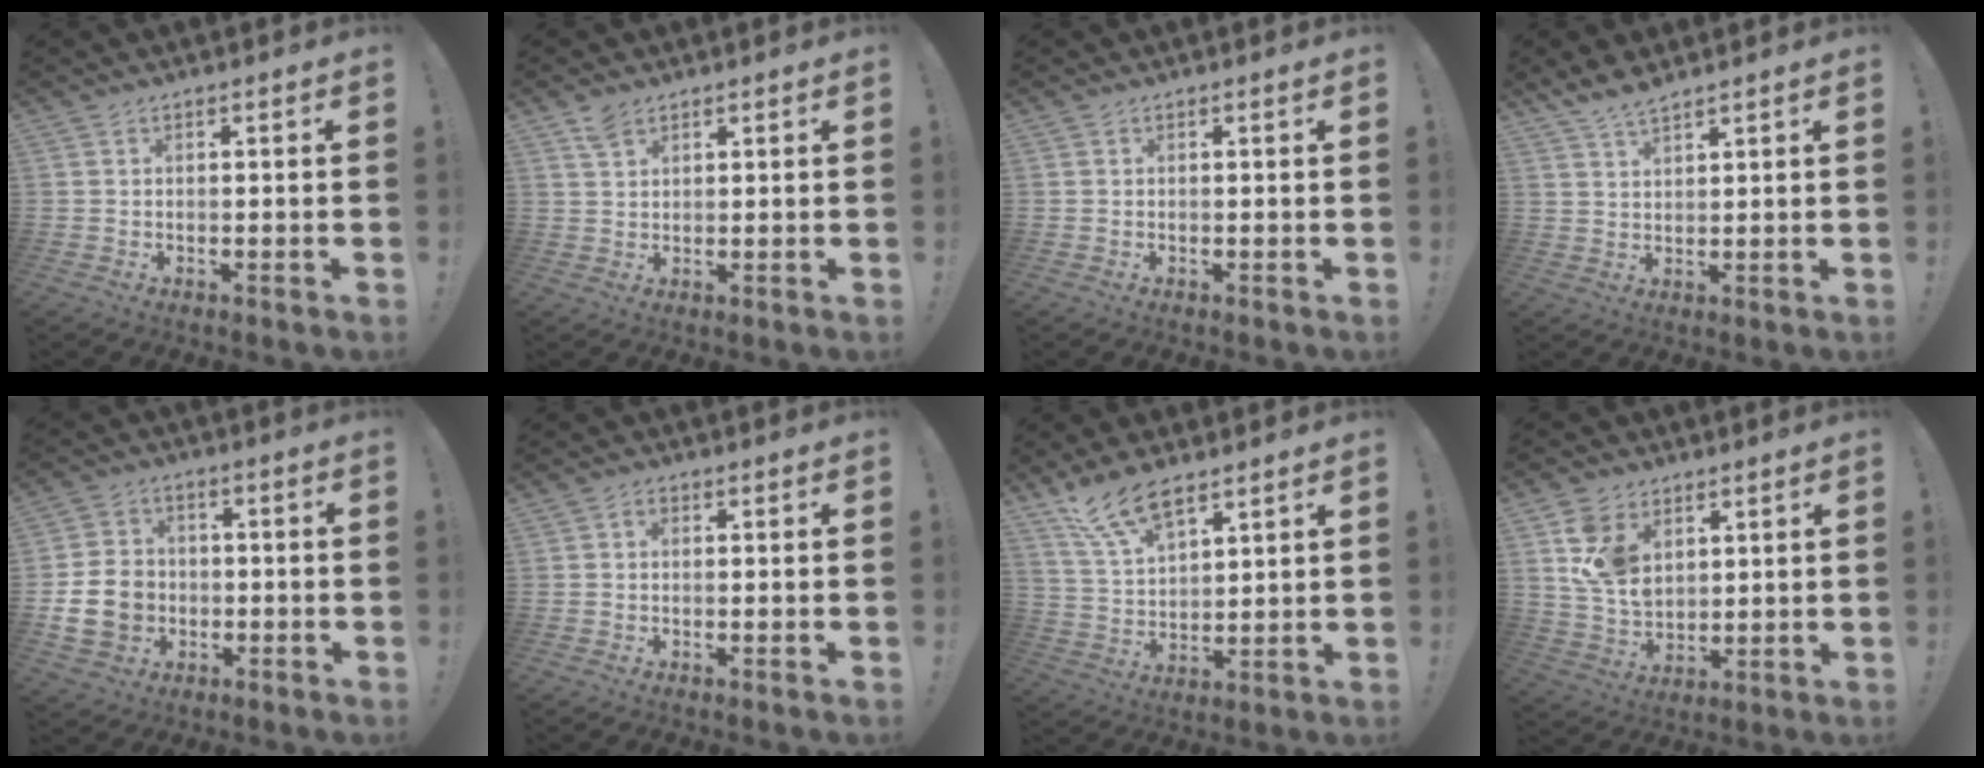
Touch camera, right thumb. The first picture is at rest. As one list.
[{"total": 3.8, "force": [2.7, 2.0, 1.9], "torque": [-0.034, -0.008, 0.050]}, {"total": 0.0}, {"total": 5.3, "force": [4.7, 1.1, 2.3], "torque": [-0.046, -0.022, 0.087]}, {"total": 12.4, "force": [-2.7, 10.4, 6.2], "torque": [-0.106, 0.021, -0.046]}, {"total": 1.3, "force": [-0.2, 1.0, 0.8], "torque": [-0.016, 0.006, -0.005]}, {"total": 11.4, "force": [8.2, 4.5, 6.4], "torque": [-0.129, -0.036, 0.155]}, {"total": 11.9, "force": [5.4, 8.7, 6.2], "torque": [-0.118, -0.014, 0.110]}]